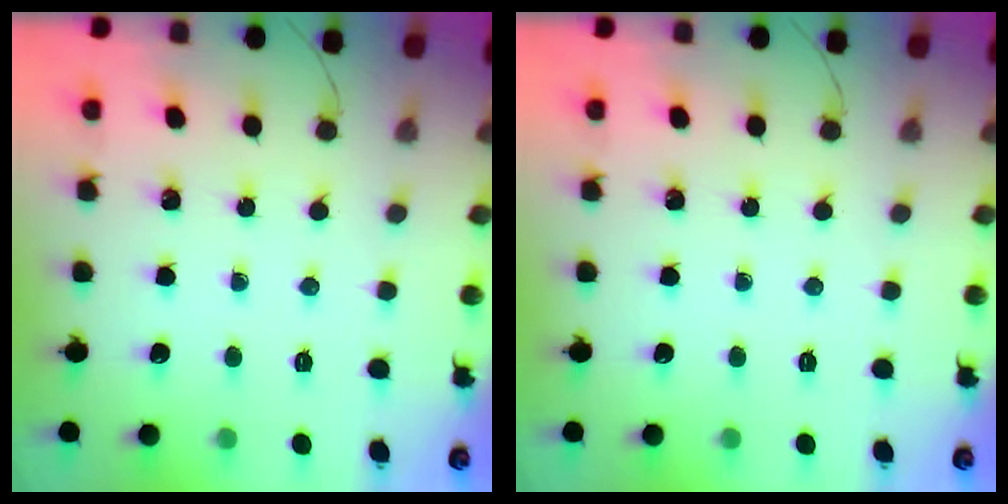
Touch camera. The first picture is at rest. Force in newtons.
{"total": 0.0}